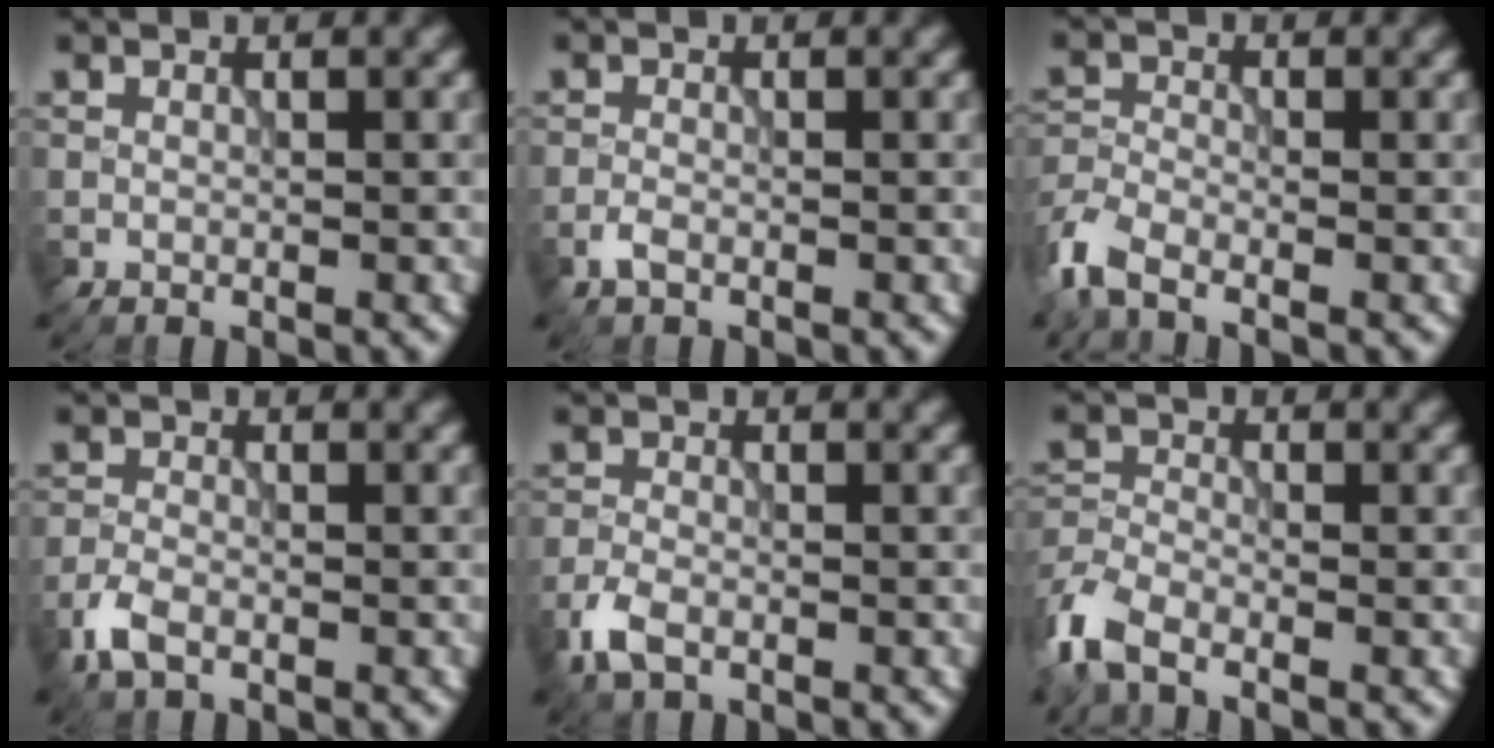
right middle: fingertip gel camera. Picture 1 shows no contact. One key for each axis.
{"total": 1.2, "fx": -0.7, "fy": 0.4, "fz": 0.8, "tx": -0.020, "ty": 0.000, "tz": -0.019}
{"total": 4.1, "fx": -2.9, "fy": 1.6, "fz": 2.3, "tx": -0.055, "ty": -0.008, "tz": -0.077}
{"total": 2.5, "fx": -1.6, "fy": 1.1, "fz": 1.5, "tx": -0.038, "ty": -0.002, "tz": -0.041}
{"total": 2.7, "fx": -1.7, "fy": 1.3, "fz": 1.6, "tx": -0.039, "ty": -0.003, "tz": -0.042}
{"total": 4.9, "fx": -3.4, "fy": 2.1, "fz": 2.8, "tx": -0.066, "ty": -0.007, "tz": -0.085}